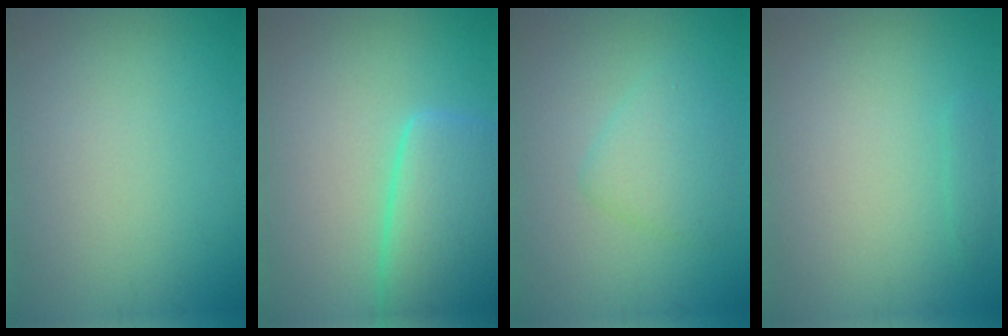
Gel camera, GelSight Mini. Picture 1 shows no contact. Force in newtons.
{"total": 6.9, "press": 6.9, "slide": 0.4}
{"total": 2.6, "press": 2.6, "slide": 0.3}
{"total": 0.7, "press": 0.7, "slide": 0.1}